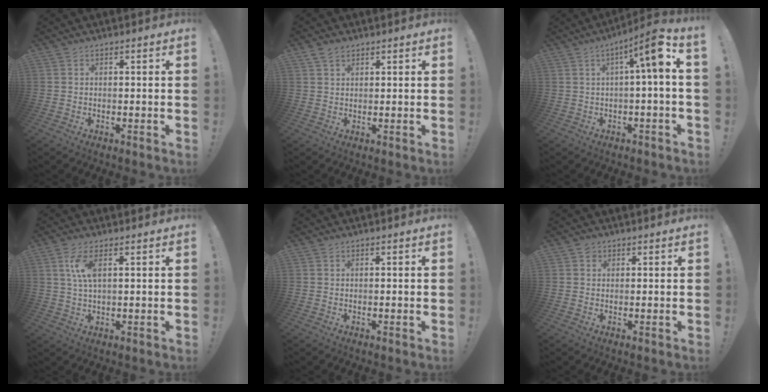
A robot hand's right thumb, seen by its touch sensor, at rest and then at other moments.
{"total": 2.9, "force": [2.1, 1.6, 1.1], "torque": [-0.016, -0.007, 0.040]}
{"total": 9.6, "force": [2.0, 0.4, 9.3], "torque": [-0.142, -0.012, 0.024]}
{"total": 6.5, "force": [2.0, 2.5, 5.7], "torque": [-0.111, 0.000, 0.033]}
{"total": 0.0}
{"total": 1.6, "force": [1.0, 1.2, 0.4], "torque": [-0.002, -0.003, 0.017]}